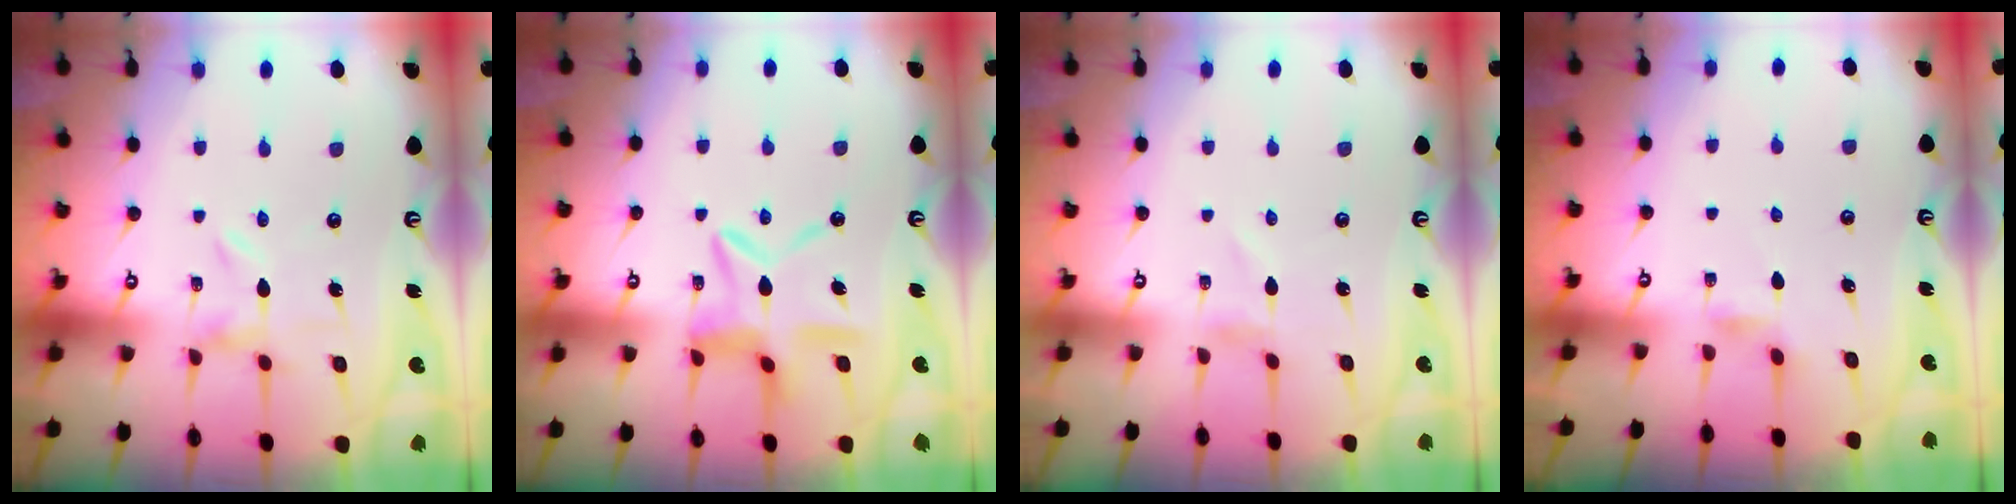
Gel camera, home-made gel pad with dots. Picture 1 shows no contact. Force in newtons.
{"total": 11.6, "press": 11.5, "slide": 1.2}
{"total": 0.7, "press": 0.7, "slide": 0.1}
{"total": 1.8, "press": 1.8, "slide": 0.3}